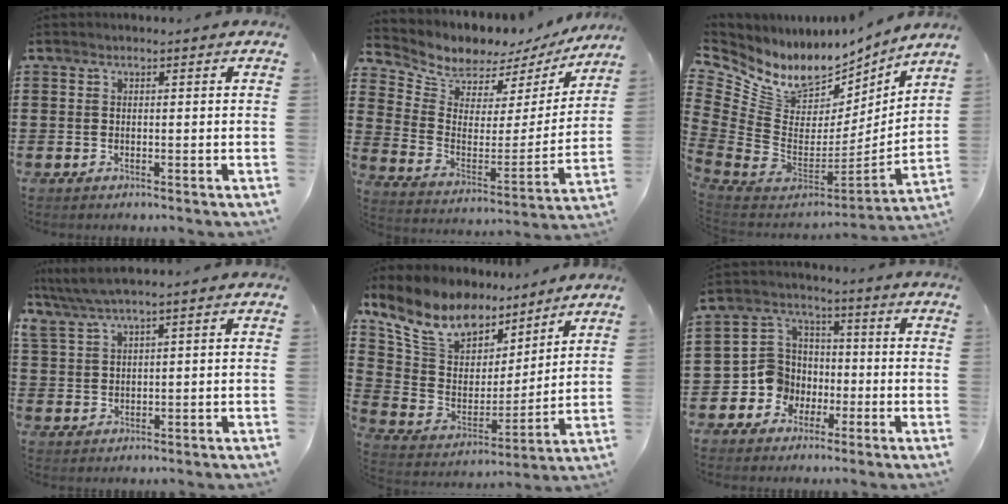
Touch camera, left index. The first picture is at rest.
{"total": 5.6, "force": [5.2, 2.2, 0.1], "torque": [-0.040, -0.042, 0.089]}
{"total": 10.1, "force": [6.8, 6.2, 4.2], "torque": [-0.122, -0.072, 0.119]}
{"total": 2.8, "force": [2.1, 0.2, 2.0], "torque": [-0.045, -0.002, 0.036]}
{"total": 10.6, "force": [8.9, 4.8, 3.3], "torque": [-0.118, -0.051, 0.163]}
{"total": 7.5, "force": [-2.1, 7.0, 1.7], "torque": [-0.089, 0.002, -0.045]}